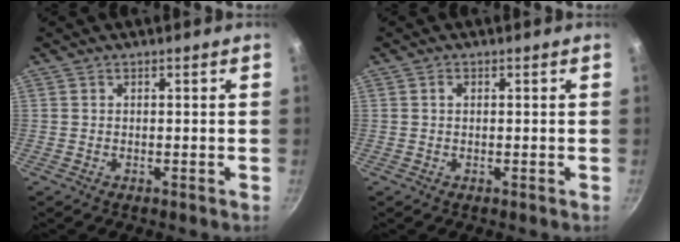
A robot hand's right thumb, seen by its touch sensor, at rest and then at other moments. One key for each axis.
{"total": 0.9, "fx": 0.2, "fy": 0.6, "fz": 0.6, "tx": -0.010, "ty": 0.003, "tz": 0.003}